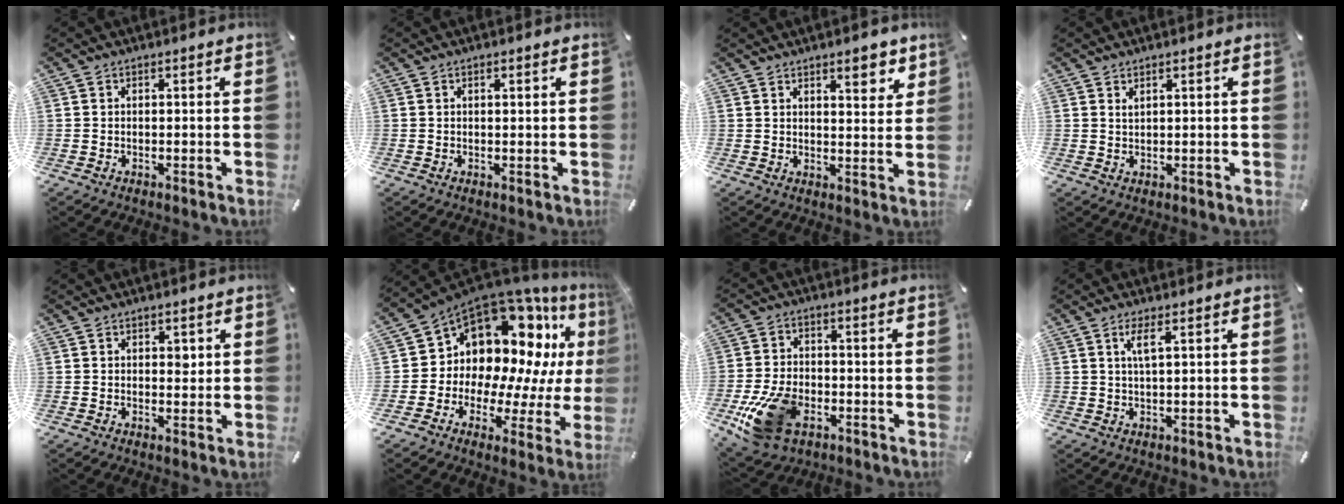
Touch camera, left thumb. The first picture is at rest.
{"total": 0.6, "force": [0.3, 0.2, 0.5], "torque": [-0.009, 0.000, 0.005]}
{"total": 6.0, "force": [4.3, 2.6, 3.3], "torque": [-0.026, -0.026, 0.068]}
{"total": 1.1, "force": [1.0, 0.4, 0.5], "torque": [-0.011, -0.002, 0.018]}
{"total": 2.0, "force": [0.8, 1.5, 1.1], "torque": [0.001, -0.007, 0.007]}
{"total": 14.0, "force": [7.7, 10.0, 6.0], "torque": [-0.084, -0.098, 0.145]}
{"total": 15.4, "force": [-6.0, 10.0, 10.1], "torque": [-0.196, 0.024, -0.099]}
{"total": 3.5, "force": [1.4, 0.5, 3.2], "torque": [-0.068, 0.002, 0.021]}